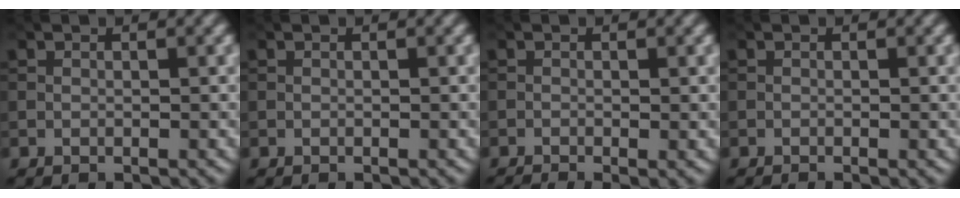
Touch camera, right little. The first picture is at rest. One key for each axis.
{"total": 0.0}
{"total": 1.4, "fx": -0.8, "fy": 0.3, "fz": 1.1, "tx": -0.017, "ty": -0.005, "tz": -0.016}
{"total": 0.5, "fx": -0.2, "fy": 0.2, "fz": 0.4, "tx": -0.005, "ty": -0.004, "tz": -0.006}